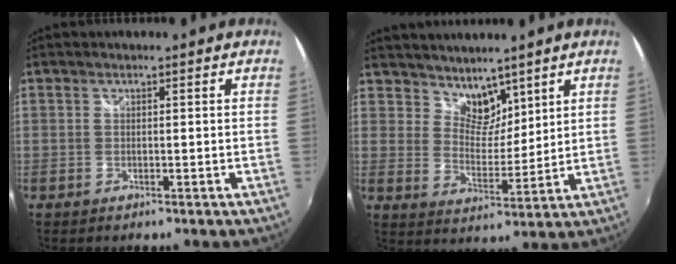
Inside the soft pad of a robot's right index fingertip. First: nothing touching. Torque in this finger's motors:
{"motor_torque": [-0.03, 0.19, 0.10, 0.00]}